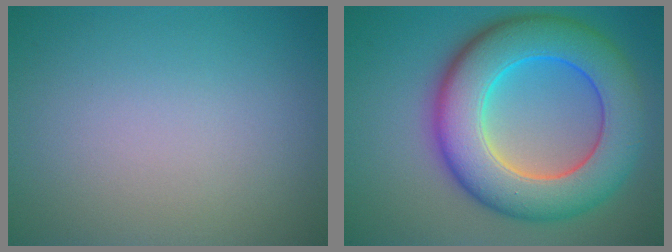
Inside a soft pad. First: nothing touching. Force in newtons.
{"total": 11.3, "press": 11.3, "slide": 0.1}